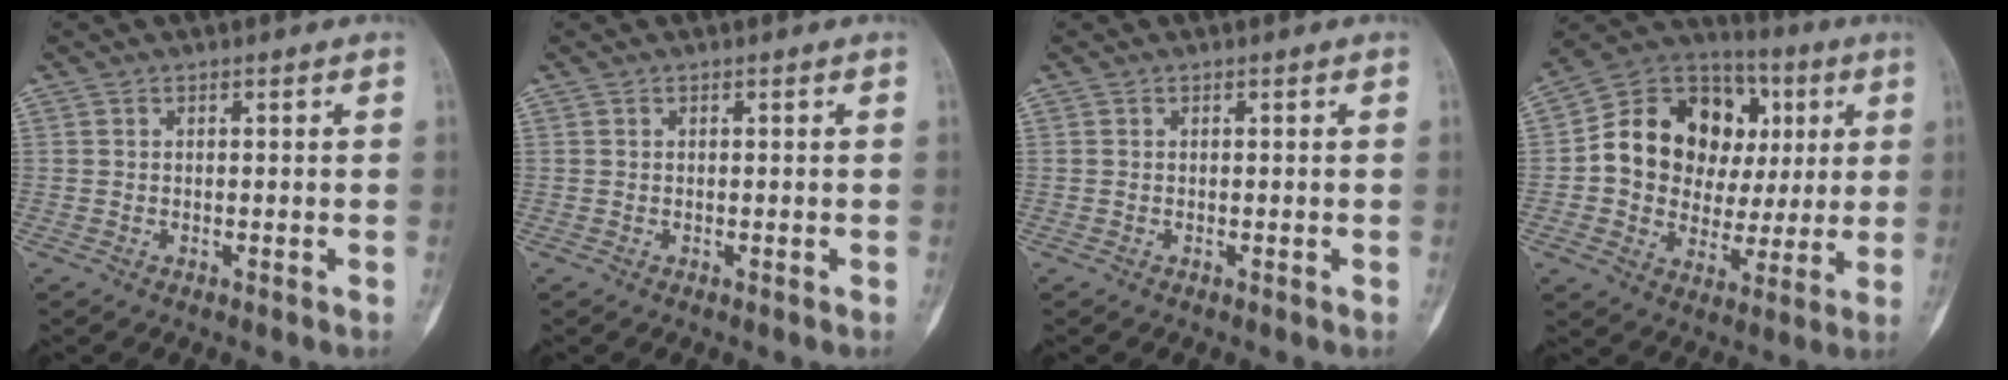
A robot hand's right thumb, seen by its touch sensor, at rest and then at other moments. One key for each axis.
{"total": 0.0}
{"total": 0.0}
{"total": 20.2, "fx": 3.2, "fy": 16.3, "fz": 11.4, "tx": -0.137, "ty": 0.037, "tz": 0.061}